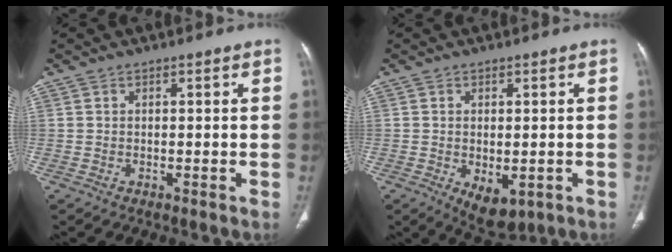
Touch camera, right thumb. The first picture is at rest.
{"total": 6.4, "force": [-1.8, 3.6, 5.0], "torque": [-0.070, -0.008, -0.011]}